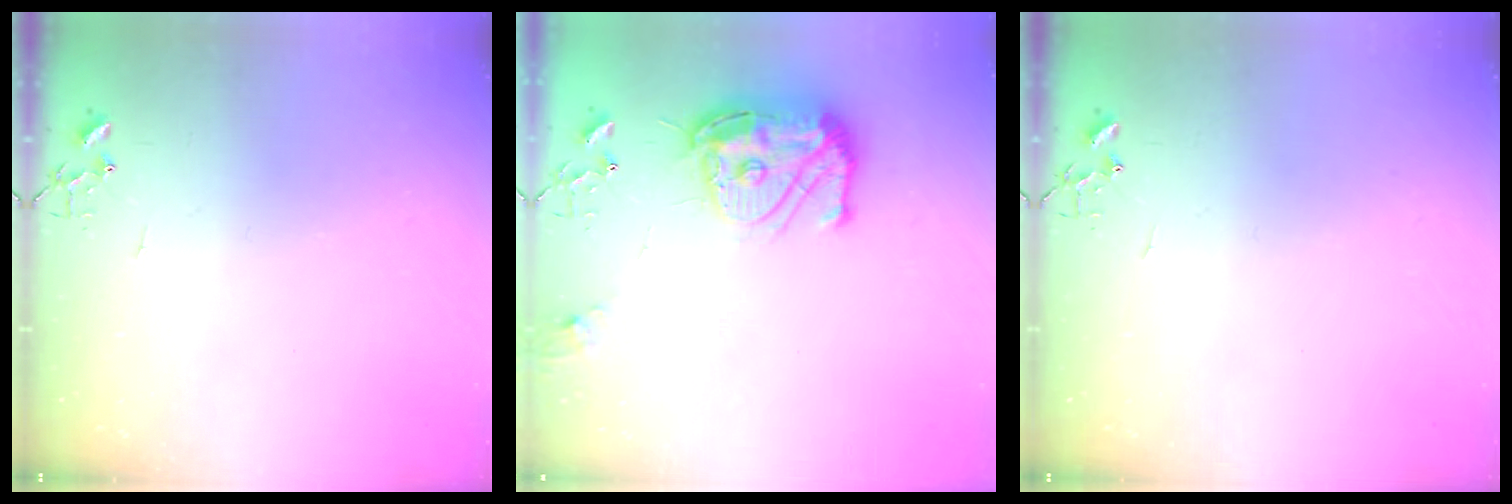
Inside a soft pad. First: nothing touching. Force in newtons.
{"total": 16.6, "press": 16.5, "slide": 1.6}
{"total": 0.0}